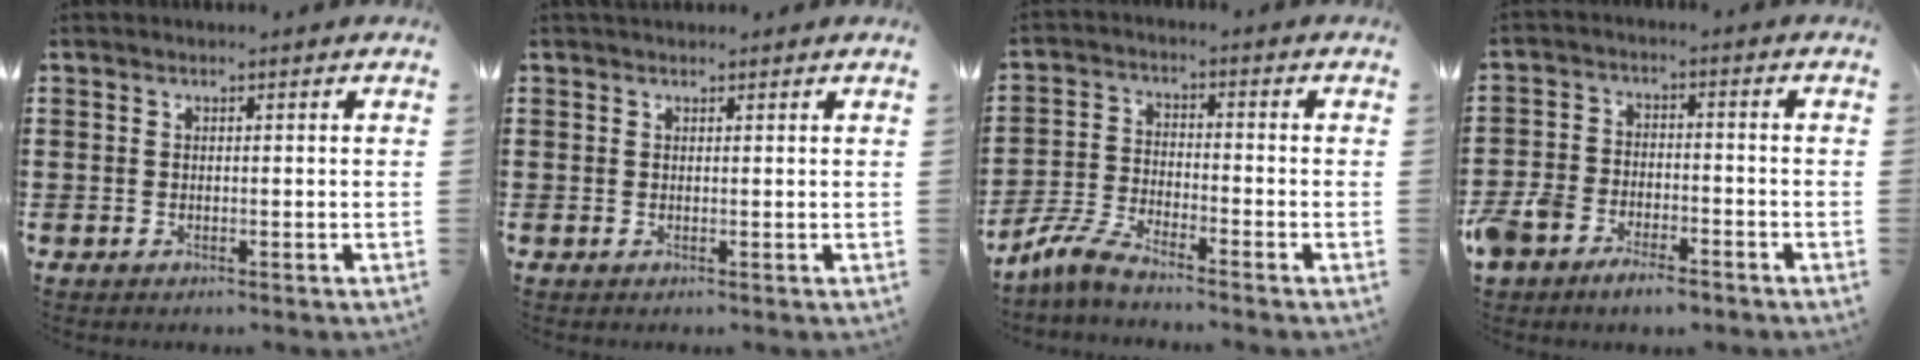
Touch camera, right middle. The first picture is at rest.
{"total": 0.7, "force": [0.7, 0.2, 0.1], "torque": [-0.004, 0.001, 0.013]}
{"total": 5.6, "force": [-5.0, 0.5, 2.5], "torque": [-0.074, -0.012, -0.104]}
{"total": 5.2, "force": [-4.6, 1.5, 1.9], "torque": [-0.066, -0.003, -0.098]}